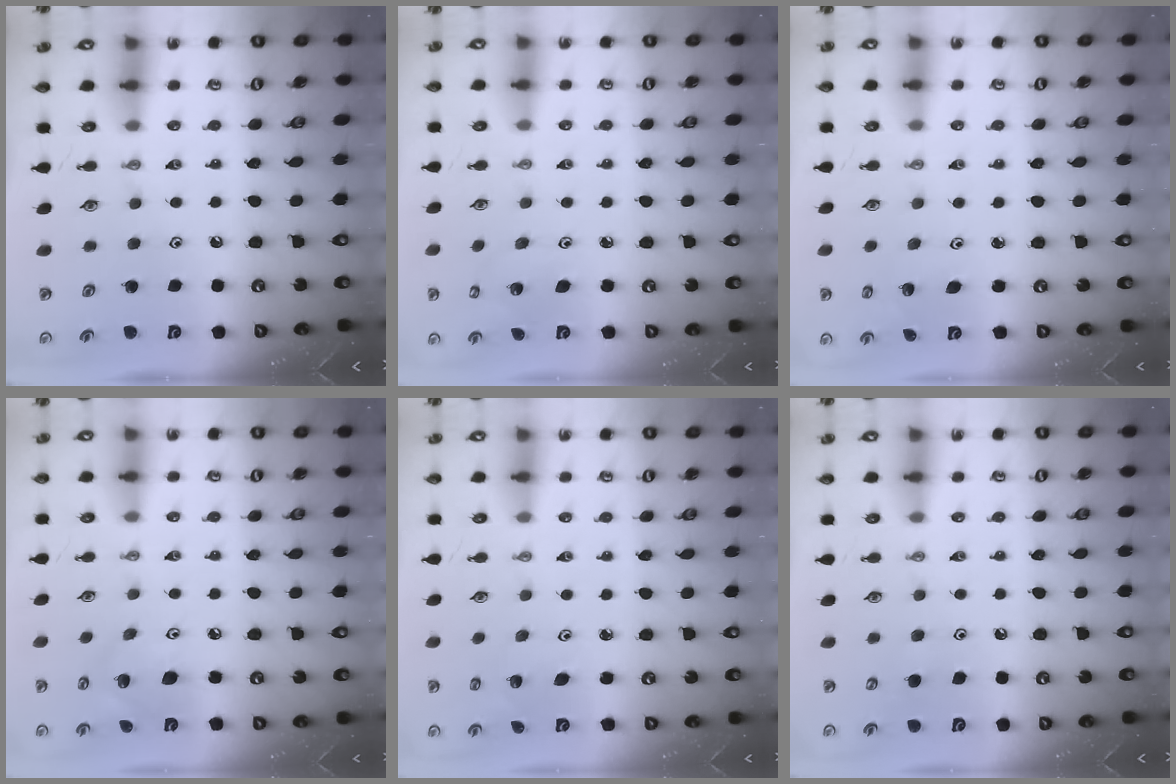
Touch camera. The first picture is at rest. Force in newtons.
{"total": 2.9, "press": 2.9, "slide": 0.2}
{"total": 1.1, "press": 1.1, "slide": 0.1}
{"total": 9.8, "press": 9.8, "slide": 1.3}
{"total": 1.9, "press": 1.9, "slide": 0.1}
{"total": 4.8, "press": 4.7, "slide": 1.0}